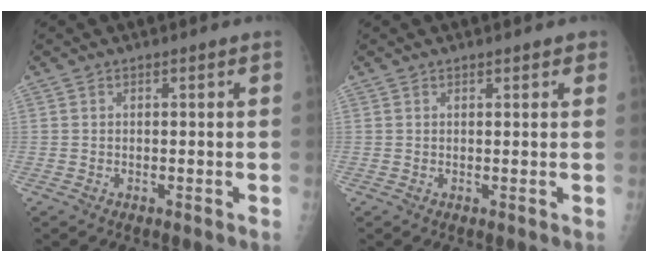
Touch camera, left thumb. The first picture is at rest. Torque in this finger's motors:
{"motor_torque": [-0.59, -0.03, -0.22, -0.15, 0.03]}